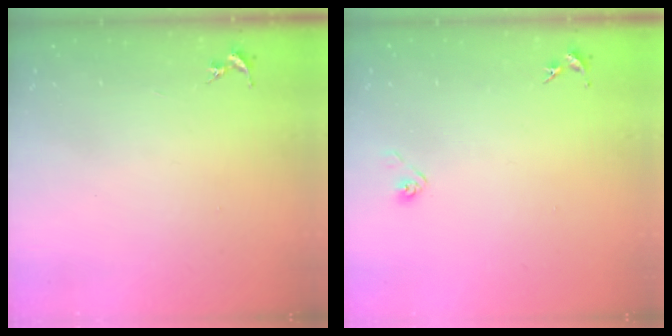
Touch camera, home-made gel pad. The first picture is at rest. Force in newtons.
{"total": 2.9, "press": 2.8, "slide": 0.8}